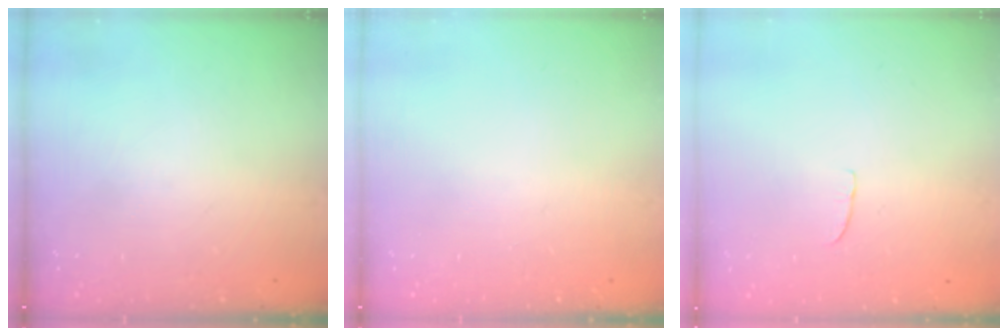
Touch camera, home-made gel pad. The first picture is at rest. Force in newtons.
{"total": 0.0}
{"total": 3.7, "press": 3.7, "slide": 0.3}